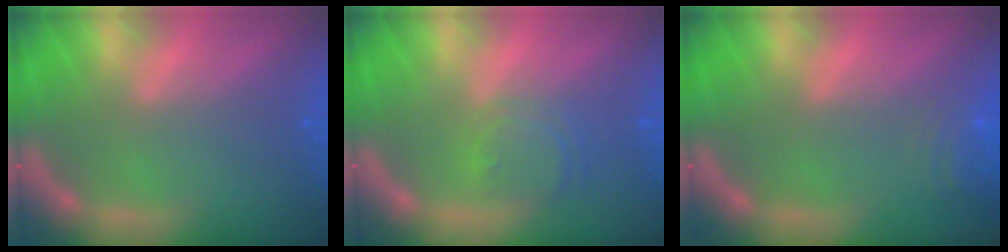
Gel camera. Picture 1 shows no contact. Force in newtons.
{"total": 3.5}
{"total": 5.1}